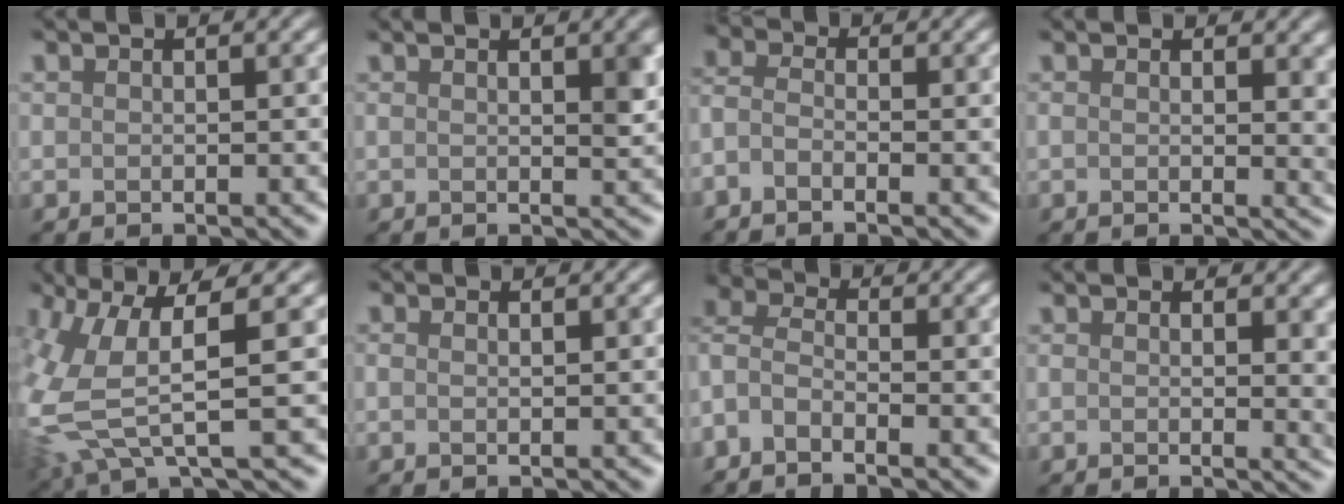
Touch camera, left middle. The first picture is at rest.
{"total": 1.8, "force": [0.6, 0.0, 1.7], "torque": [-0.016, 0.014, 0.011]}
{"total": 2.3, "force": [-2.3, -0.1, 0.1], "torque": [-0.029, 0.001, -0.024]}
{"total": 4.2, "force": [1.0, 1.5, 3.8], "torque": [-0.029, 0.023, 0.007]}
{"total": 5.9, "force": [0.5, 1.4, 5.7], "torque": [-0.163, -0.010, 0.030]}
{"total": 0.0}
{"total": 3.0, "force": [-2.8, 0.8, 0.8], "torque": [-0.034, 0.001, -0.039]}
{"total": 4.8, "force": [1.0, 1.8, 4.3], "torque": [-0.037, 0.026, 0.007]}